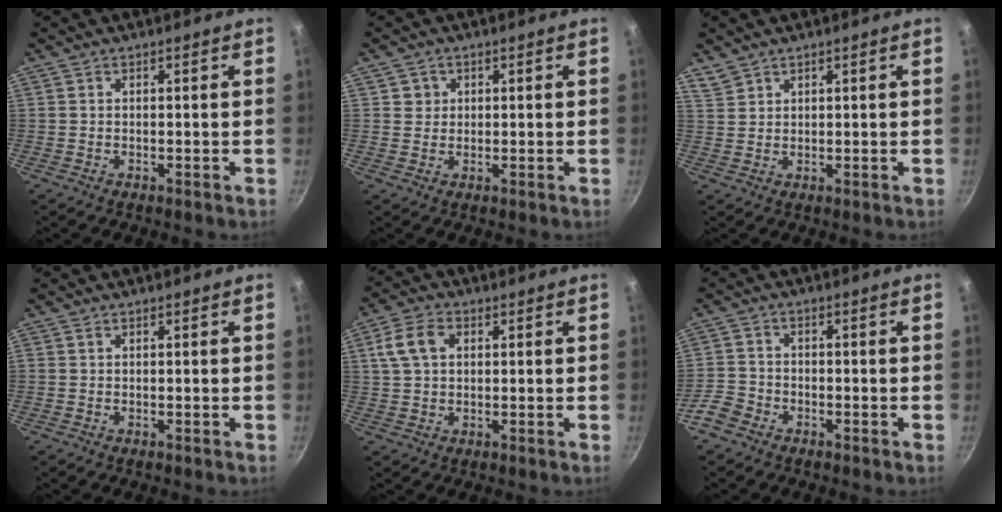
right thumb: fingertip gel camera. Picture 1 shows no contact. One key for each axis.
{"total": 2.5, "fx": 0.7, "fy": 2.4, "fz": 0.3, "tx": 0.011, "ty": 0.005, "tz": 0.006}
{"total": 2.7, "fx": 2.3, "fy": 1.4, "fz": 0.4, "tx": 0.000, "ty": 0.004, "tz": 0.050}
{"total": 0.0}
{"total": 7.0, "fx": 1.8, "fy": 4.9, "fz": 4.7, "tx": -0.084, "ty": 0.013, "tz": 0.028}
{"total": 4.5, "fx": -3.0, "fy": 3.1, "fz": 1.5, "tx": -0.025, "ty": 0.034, "tz": -0.064}